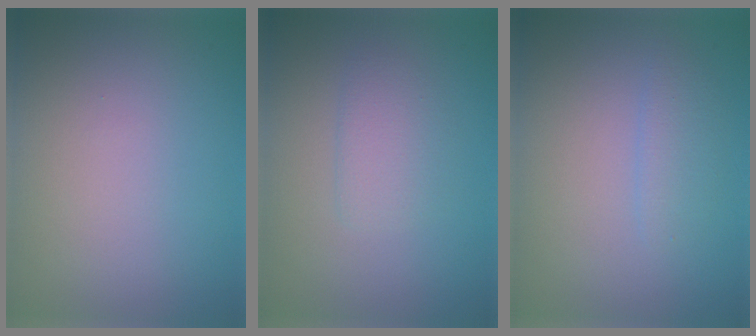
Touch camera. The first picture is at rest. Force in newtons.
{"total": 1.8, "press": 1.8, "slide": 0.1}
{"total": 1.5, "press": 1.5, "slide": 0.0}